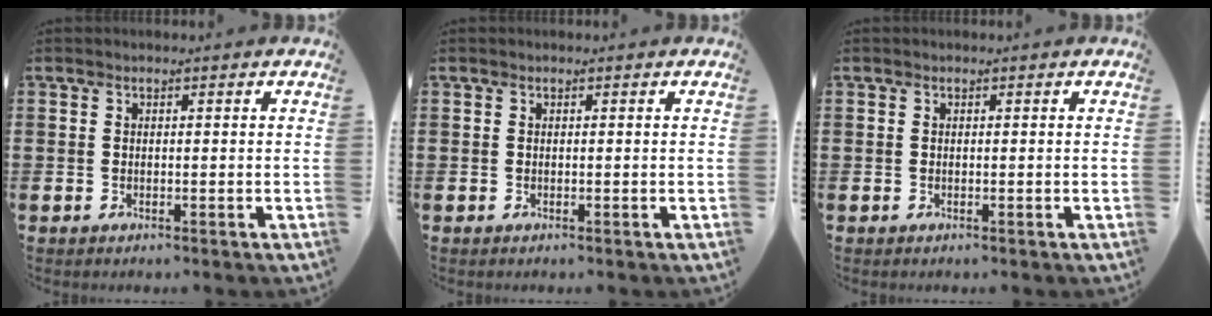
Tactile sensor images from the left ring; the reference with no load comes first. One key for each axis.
{"total": 0.0}
{"total": 0.0}